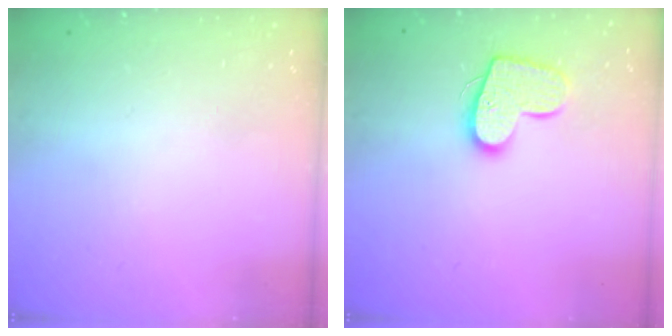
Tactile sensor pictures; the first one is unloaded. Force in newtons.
{"total": 13.0, "press": 13.0, "slide": 0.9}